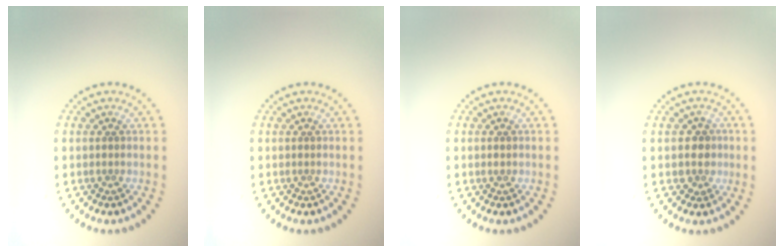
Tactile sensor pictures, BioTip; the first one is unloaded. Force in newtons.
{"total": 0.0}
{"total": 0.6, "press": 0.6, "slide": 0.1}
{"total": 2.0, "press": 1.7, "slide": 1.1}